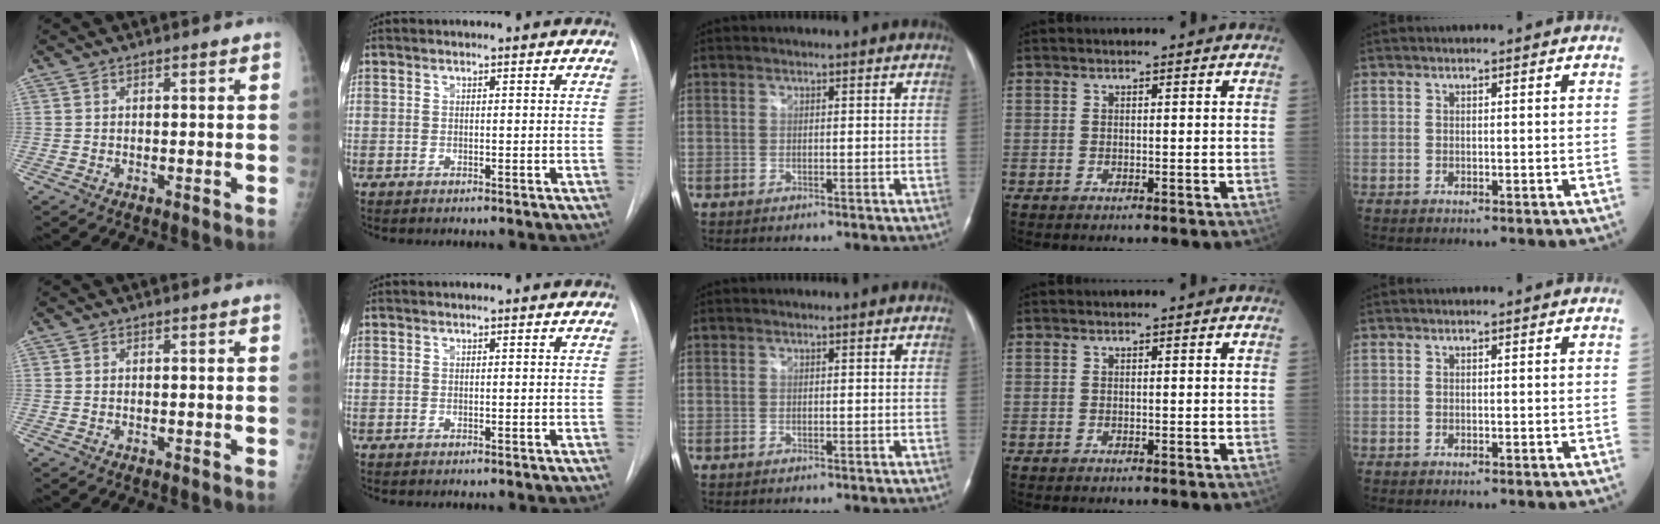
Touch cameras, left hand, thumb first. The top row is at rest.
{}